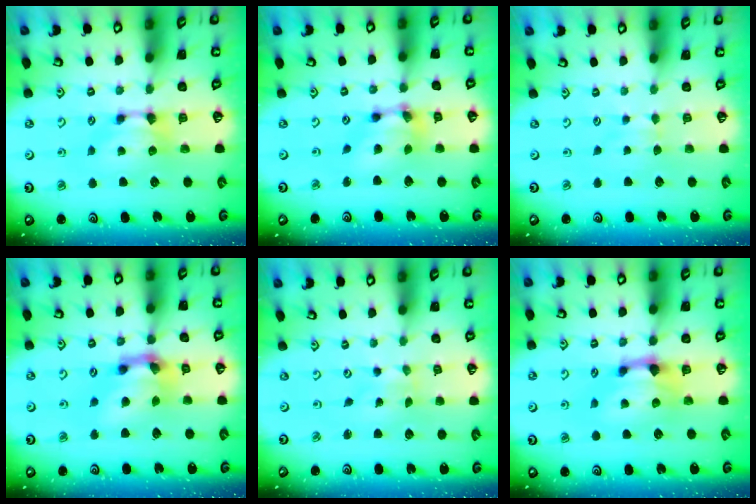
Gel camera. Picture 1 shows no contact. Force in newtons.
{"total": 6.3, "press": 6.0, "slide": 1.9}
{"total": 2.8, "press": 2.8, "slide": 0.3}
{"total": 6.1, "press": 5.6, "slide": 2.5}
{"total": 5.0, "press": 5.0, "slide": 0.8}
{"total": 1.7, "press": 1.1, "slide": 1.3}